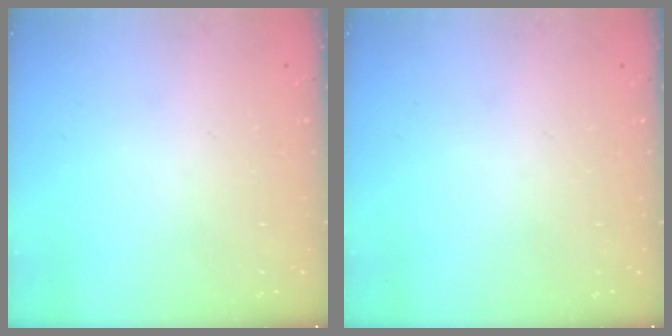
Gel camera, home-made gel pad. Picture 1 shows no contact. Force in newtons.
{"total": 0.0}